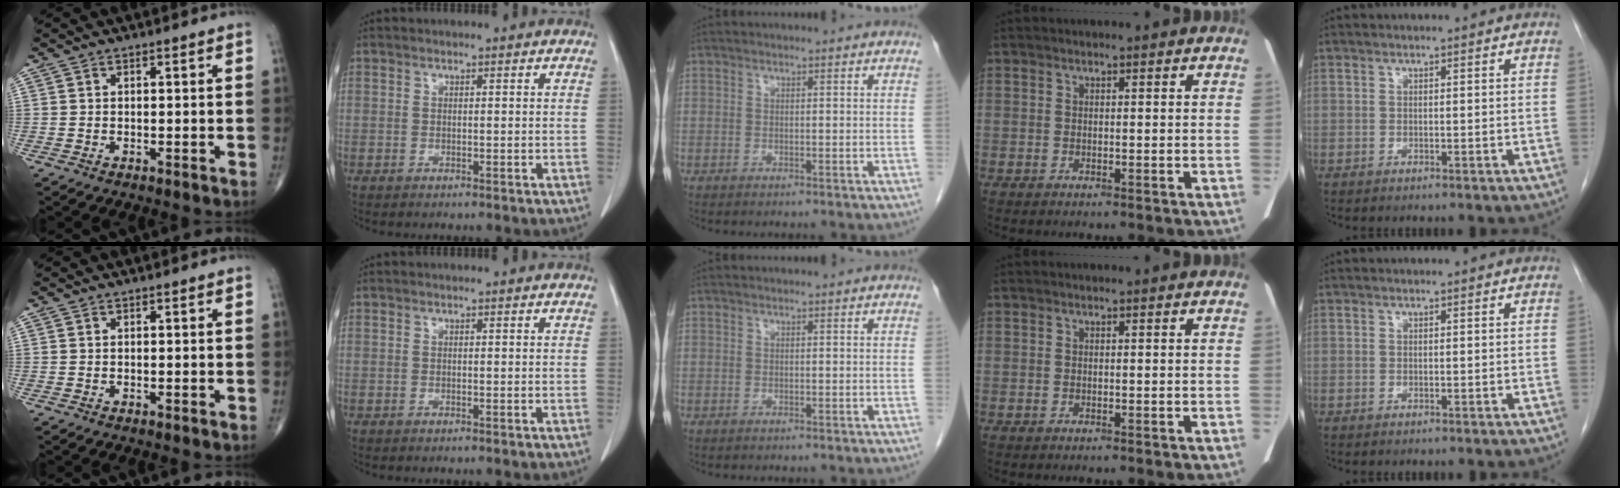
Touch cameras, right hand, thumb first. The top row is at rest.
{}